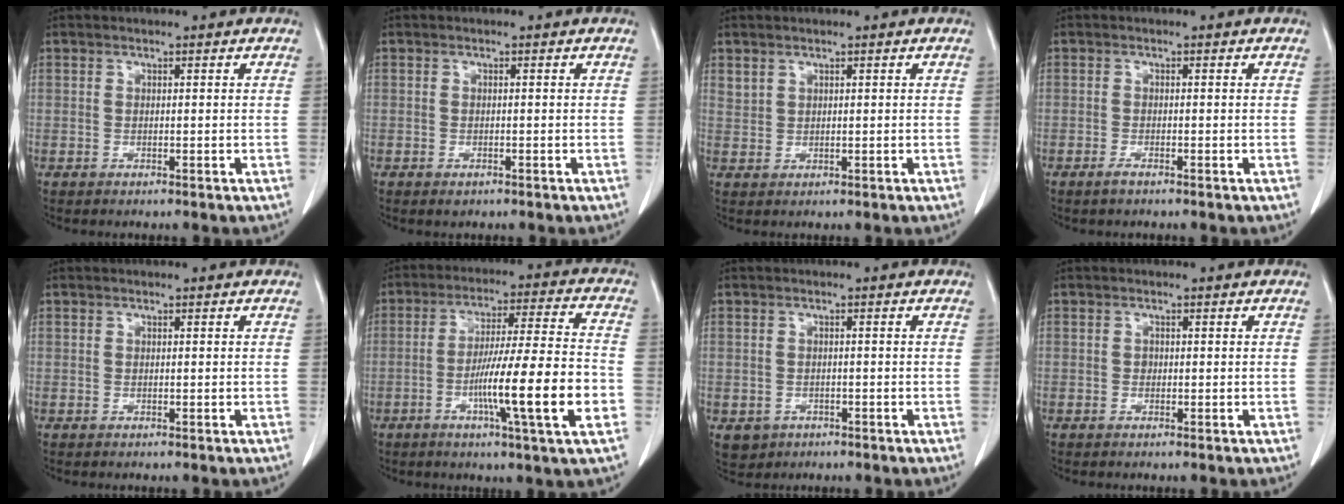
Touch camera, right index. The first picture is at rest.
{"total": 0.9, "force": [-0.6, 0.4, 0.5], "torque": [-0.010, -0.001, -0.004]}
{"total": 1.5, "force": [1.3, 0.8, 0.2], "torque": [0.002, 0.003, 0.026]}
{"total": 1.4, "force": [-1.1, 0.2, 0.9], "torque": [-0.022, -0.003, -0.020]}
{"total": 0.0}
{"total": 15.2, "force": [-4.6, -0.3, 14.5], "torque": [-0.246, -0.006, -0.076]}
{"total": 3.1, "force": [-1.5, 2.6, 0.7], "torque": [-0.009, 0.003, -0.016]}
{"total": 0.5, "force": [0.0, 0.5, 0.2], "torque": [0.001, 0.002, -0.001]}